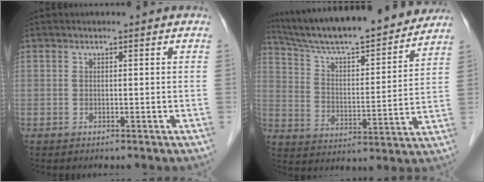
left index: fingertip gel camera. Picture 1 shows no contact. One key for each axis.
{"total": 21.5, "fx": 19.4, "fy": 2.2, "fz": 9.0, "tx": -0.152, "ty": 0.004, "tz": 0.294}